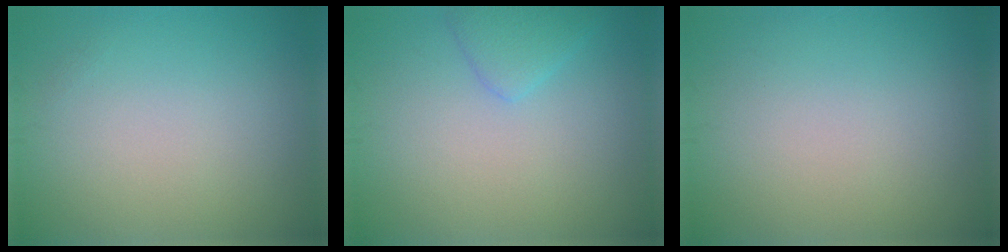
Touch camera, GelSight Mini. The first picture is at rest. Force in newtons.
{"total": 1.9, "press": 1.9, "slide": 0.2}
{"total": 0.0}